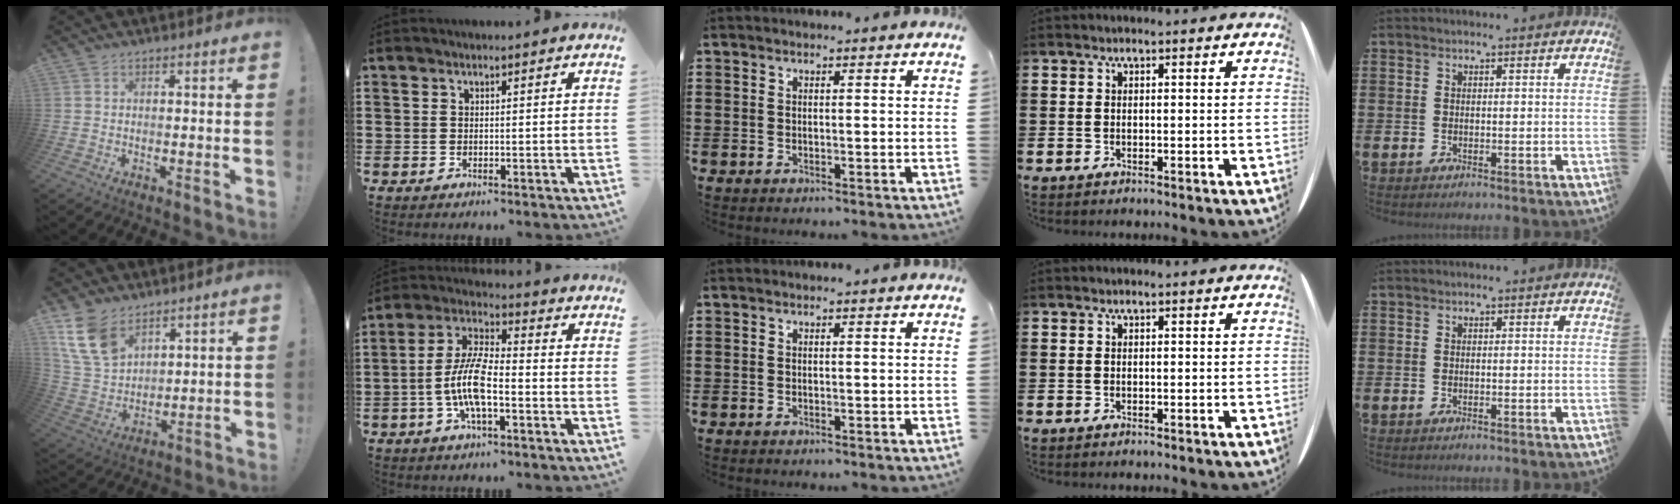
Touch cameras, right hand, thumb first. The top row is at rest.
{"thumb": {"total": 13.3, "force": [8.4, 8.1, 6.5], "torque": [-0.138, -0.041, 0.167]}, "index": {"total": 8.8, "force": [-2.5, 2.8, 8.0], "torque": [-0.182, -0.010, -0.054]}}